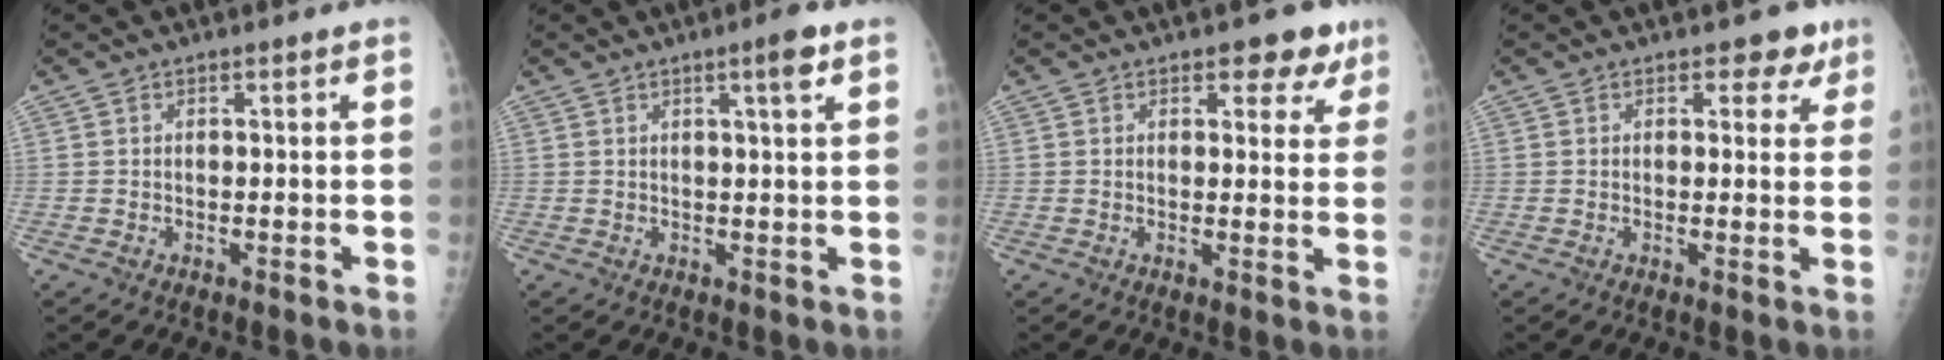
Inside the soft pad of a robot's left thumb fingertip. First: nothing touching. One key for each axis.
{"total": 3.1, "fx": 1.7, "fy": 0.2, "fz": 2.6, "tx": -0.040, "ty": -0.008, "tz": 0.025}
{"total": 5.5, "fx": 3.5, "fy": 3.2, "fz": 2.8, "tx": 0.006, "ty": -0.012, "tz": 0.038}
{"total": 3.6, "fx": 2.2, "fy": 2.4, "fz": 1.5, "tx": 0.015, "ty": -0.007, "tz": 0.020}